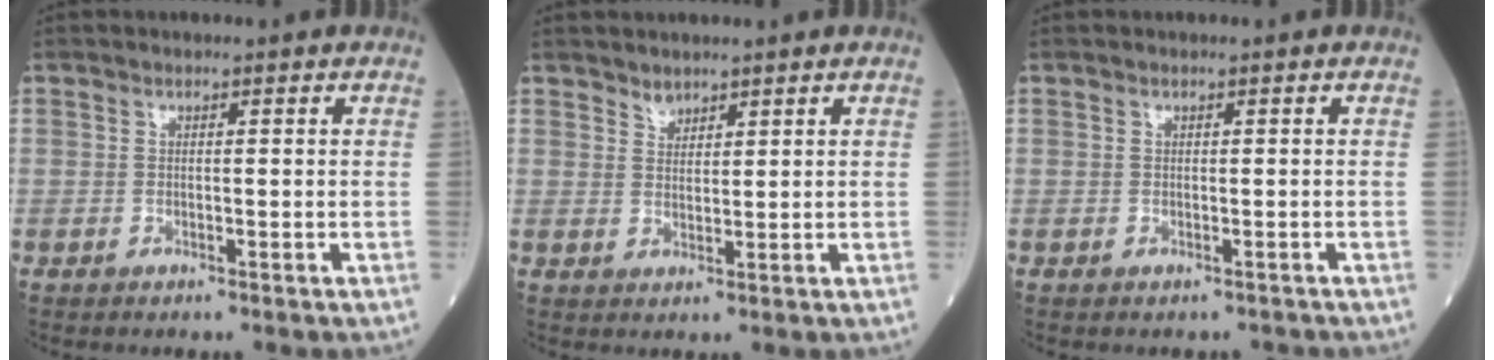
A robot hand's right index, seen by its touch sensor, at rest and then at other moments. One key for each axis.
{"total": 1.7, "fx": 1.6, "fy": 0.6, "fz": 0.2, "tx": -0.003, "ty": -0.005, "tz": 0.029}
{"total": 0.8, "fx": -0.7, "fy": 0.5, "fz": 0.0, "tx": 0.000, "ty": 0.000, "tz": -0.009}